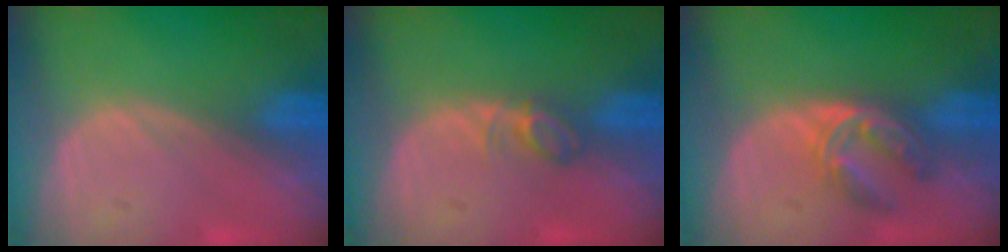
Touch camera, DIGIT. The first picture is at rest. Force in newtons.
{"total": 2.4, "press": 2.4, "slide": 0.4}
{"total": 6.0, "press": 5.0, "slide": 3.3}